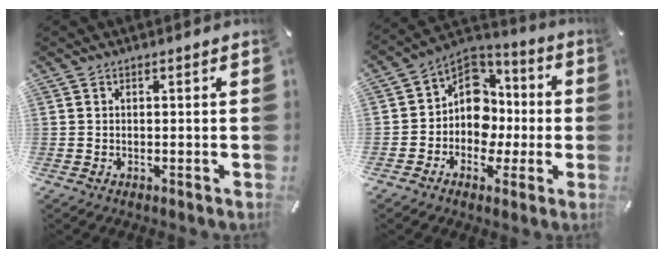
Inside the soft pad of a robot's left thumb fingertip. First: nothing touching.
{"total": 11.9, "force": [-1.3, 10.8, 4.8], "torque": [-0.092, 0.001, -0.016]}